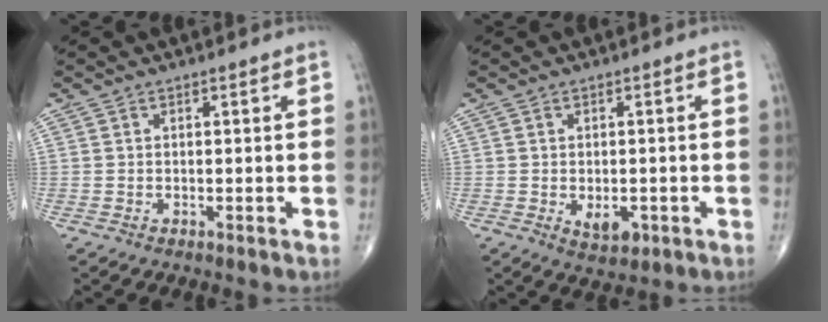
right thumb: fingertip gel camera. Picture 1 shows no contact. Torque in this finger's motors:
{"motor_torque": [0.09, 0.00, -0.21, -0.30, 0.00]}